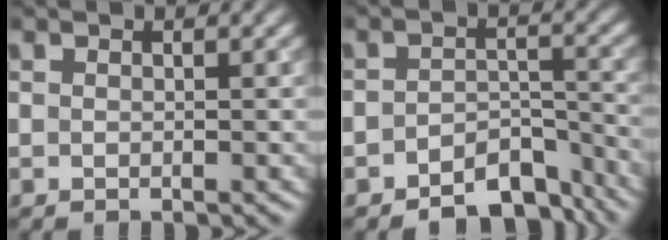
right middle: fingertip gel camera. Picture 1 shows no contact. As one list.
[{"total": 5.4, "force": [-4.2, 2.4, 2.3], "torque": [-0.023, -0.003, -0.064]}]